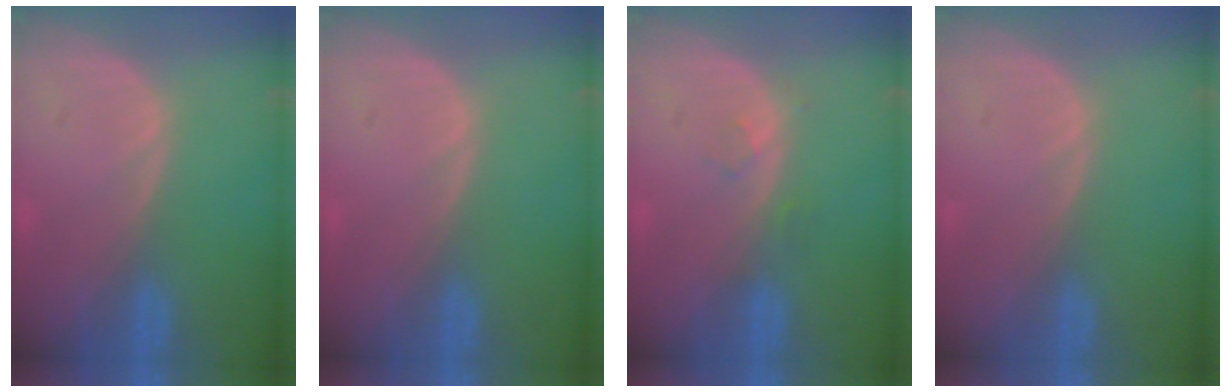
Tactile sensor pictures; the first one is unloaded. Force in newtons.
{"total": 0.0}
{"total": 1.4, "press": 1.4, "slide": 0.1}
{"total": 0.0}